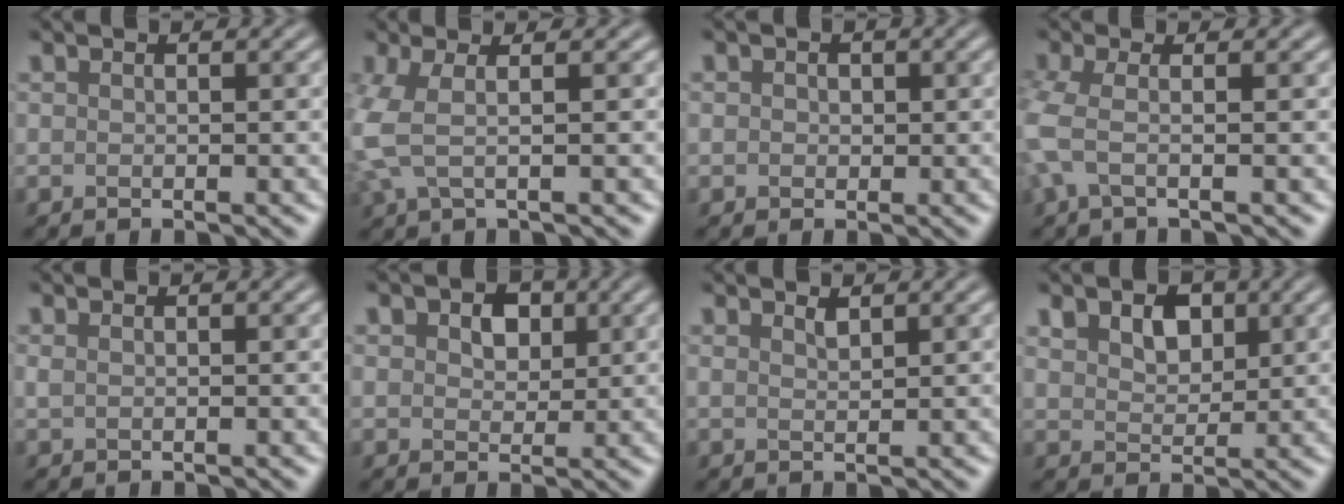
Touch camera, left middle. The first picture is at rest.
{"total": 2.1, "force": [-0.1, 0.2, 2.1], "torque": [-0.075, 0.009, 0.010]}
{"total": 1.1, "force": [0.0, -0.1, -1.1], "torque": [-0.002, 0.003, 0.015]}
{"total": 1.9, "force": [-0.9, 0.0, 1.6], "torque": [-0.059, -0.006, -0.013]}
{"total": 0.7, "force": [0.5, 0.4, 0.3], "torque": [-0.011, 0.011, -0.001]}
{"total": 2.0, "force": [1.4, 1.3, 0.4], "torque": [-0.024, 0.018, 0.030]}
{"total": 0.9, "force": [0.8, -0.3, -0.4], "torque": [-0.005, 0.012, 0.024]}
{"total": 3.0, "force": [2.2, 1.8, 1.0], "torque": [-0.037, 0.026, 0.044]}